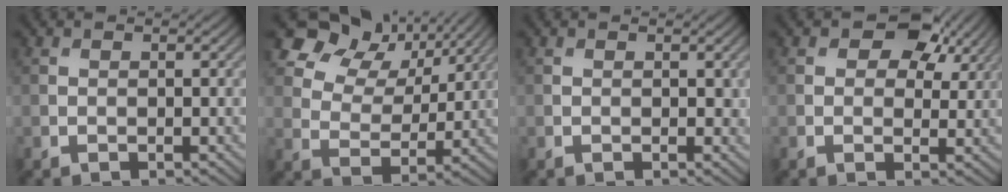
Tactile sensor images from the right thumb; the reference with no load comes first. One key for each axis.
{"total": 11.6, "fx": 7.3, "fy": 7.1, "fz": 5.6, "tx": -0.126, "ty": -0.002, "tz": 0.129}
{"total": 0.9, "fx": 0.1, "fy": 0.6, "fz": 0.6, "tx": -0.006, "ty": -0.005, "tz": 0.003}
{"total": 7.2, "fx": 3.6, "fy": 4.4, "fz": 4.4, "tx": -0.057, "ty": -0.001, "tz": 0.049}